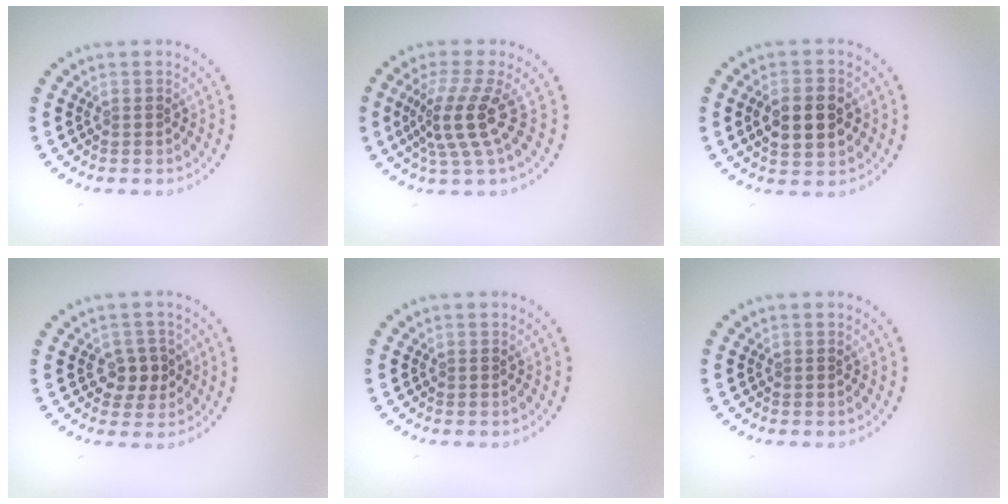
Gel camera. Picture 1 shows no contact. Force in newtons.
{"total": 3.9, "press": 2.7, "slide": 2.8}
{"total": 4.5, "press": 4.5, "slide": 0.4}
{"total": 2.3, "press": 2.2, "slide": 0.8}
{"total": 0.0}
{"total": 0.0}